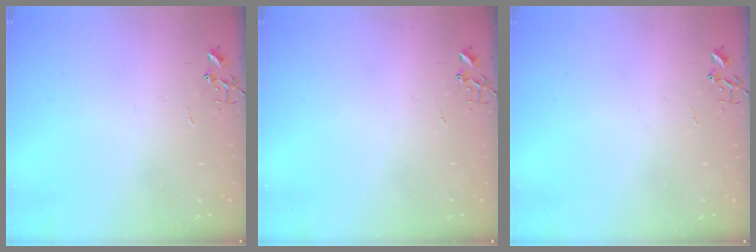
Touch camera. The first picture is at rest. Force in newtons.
{"total": 0.0}
{"total": 0.0}